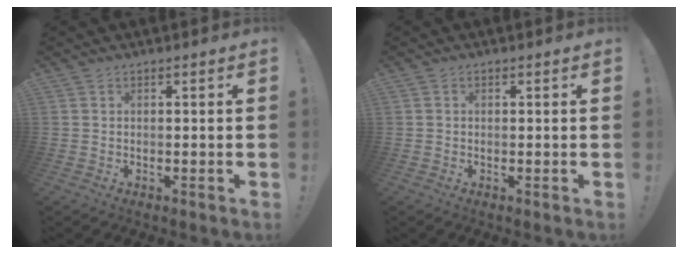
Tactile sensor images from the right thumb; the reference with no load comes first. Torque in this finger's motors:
{"motor_torque": [0.00, -0.31, -0.18, 0.07, 0.08]}